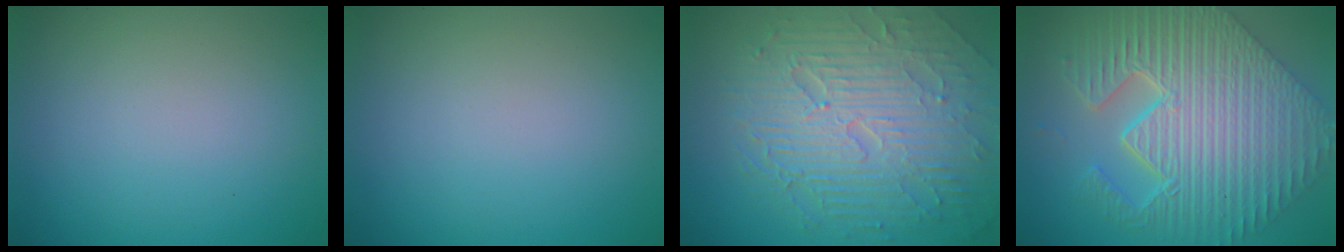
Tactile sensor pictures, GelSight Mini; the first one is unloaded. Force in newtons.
{"total": 0.0}
{"total": 9.4, "press": 6.2, "slide": 7.1}
{"total": 11.1, "press": 8.1, "slide": 7.6}